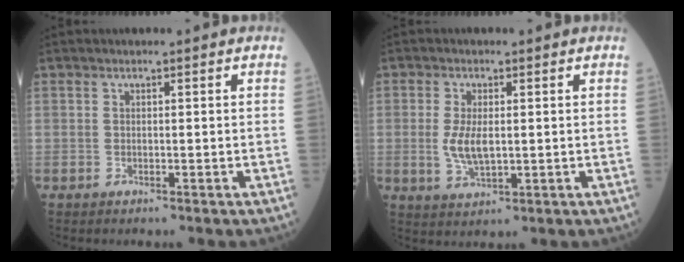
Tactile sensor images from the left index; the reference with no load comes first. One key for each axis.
{"total": 4.6, "fx": 0.1, "fy": 1.8, "fz": 4.2, "tx": -0.095, "ty": -0.007, "tz": 0.006}